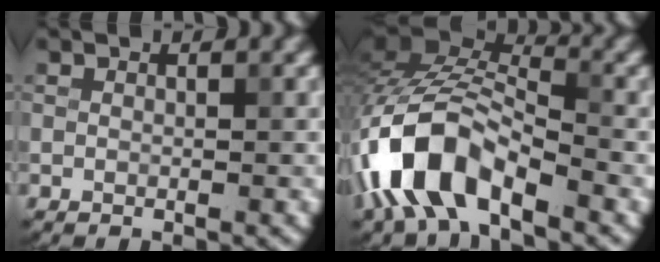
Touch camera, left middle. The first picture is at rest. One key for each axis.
{"total": 9.6, "fx": -5.2, "fy": 4.3, "fz": 6.9, "tx": -0.134, "ty": 0.012, "tz": -0.109}